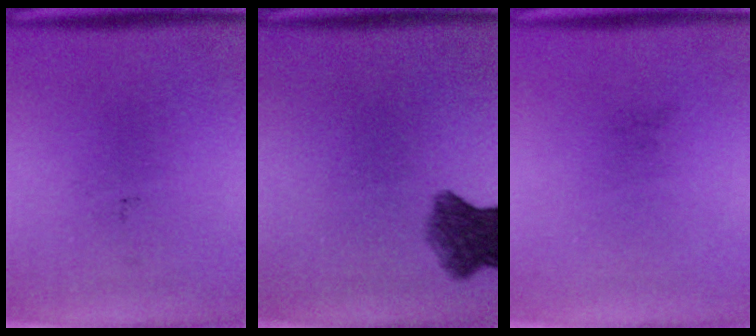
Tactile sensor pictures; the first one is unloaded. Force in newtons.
{"total": 6.4}
{"total": 0.0}